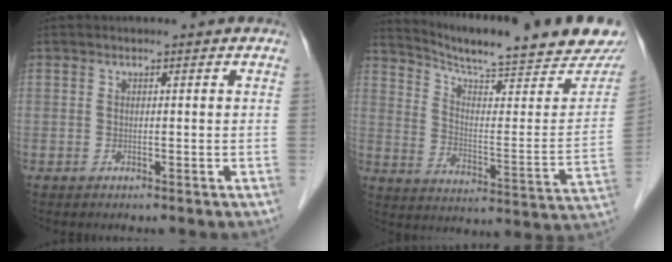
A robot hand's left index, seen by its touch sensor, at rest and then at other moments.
{"total": 22.8, "force": [20.3, 1.7, 10.2], "torque": [-0.162, -0.056, 0.278]}